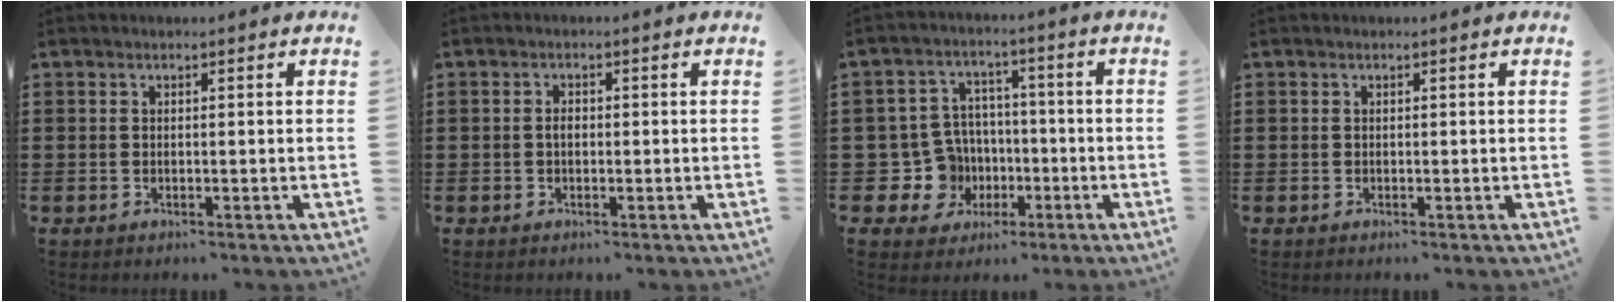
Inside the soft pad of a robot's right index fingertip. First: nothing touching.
{"total": 1.1, "force": [0.0, 0.5, 1.0], "torque": [-0.019, 0.003, 0.000]}
{"total": 8.5, "force": [-1.6, 7.8, 3.0], "torque": [-0.113, 0.008, -0.021]}
{"total": 0.0}